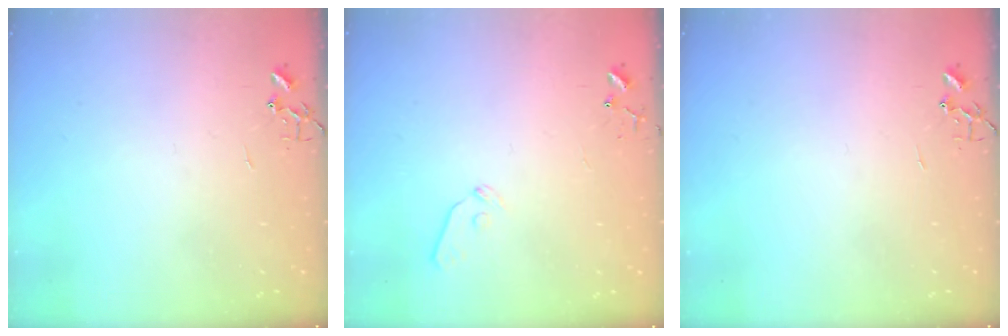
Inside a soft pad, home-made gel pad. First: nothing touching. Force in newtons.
{"total": 7.5, "press": 7.4, "slide": 0.9}
{"total": 0.0}